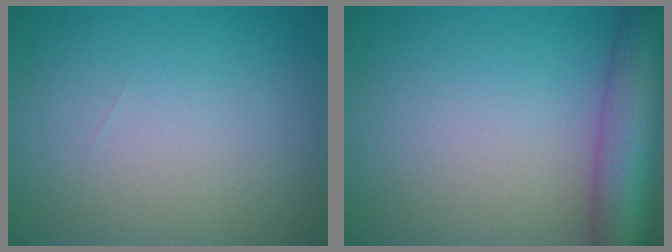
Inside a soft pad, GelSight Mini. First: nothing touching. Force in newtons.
{"total": 8.5, "press": 8.5, "slide": 0.5}